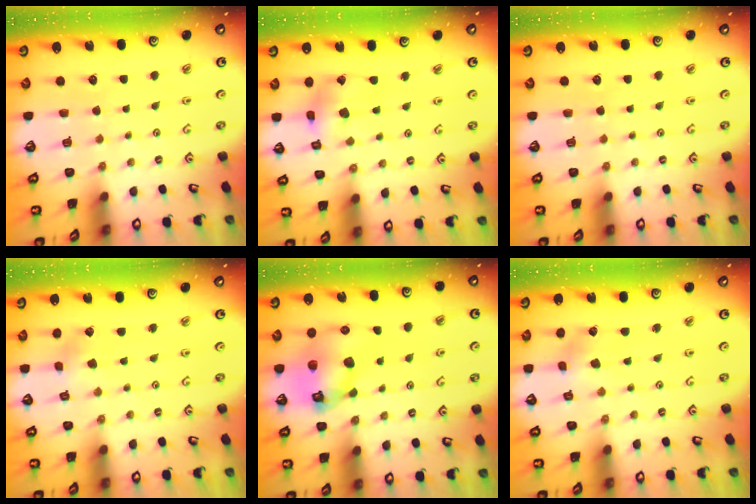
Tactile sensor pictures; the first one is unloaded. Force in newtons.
{"total": 9.9, "press": 9.8, "slide": 1.1}
{"total": 0.0}
{"total": 1.2, "press": 1.2, "slide": 0.1}
{"total": 12.5, "press": 12.4, "slide": 1.7}
{"total": 2.3, "press": 2.3, "slide": 0.6}